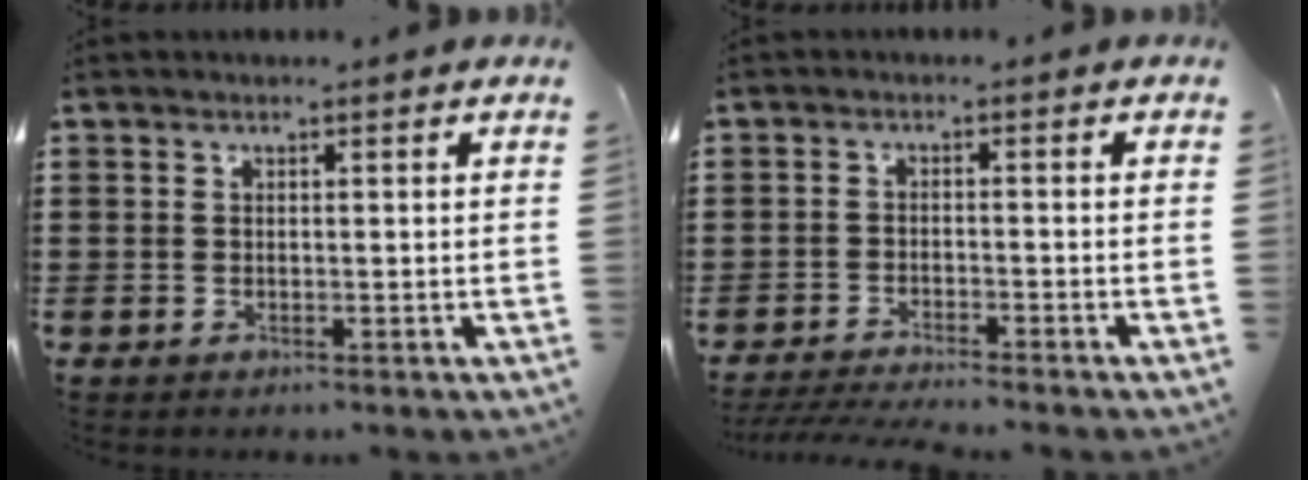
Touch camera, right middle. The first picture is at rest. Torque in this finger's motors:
{"motor_torque": [0.53, -0.09, 0.07, 0.02]}